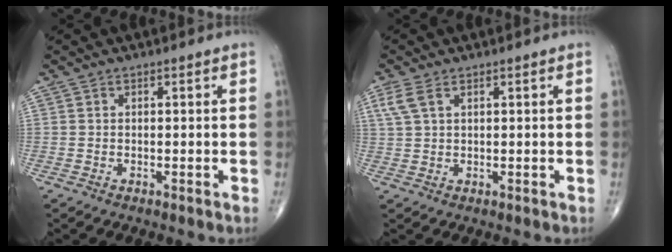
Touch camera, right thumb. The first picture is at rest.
{"total": 3.3, "force": [1.7, 1.6, 2.4], "torque": [-0.064, 0.011, 0.042]}